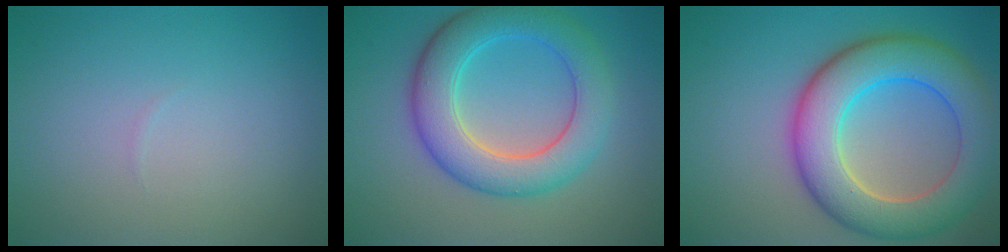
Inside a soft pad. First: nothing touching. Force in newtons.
{"total": 7.1, "press": 7.1, "slide": 0.1}
{"total": 9.4, "press": 9.4, "slide": 0.4}